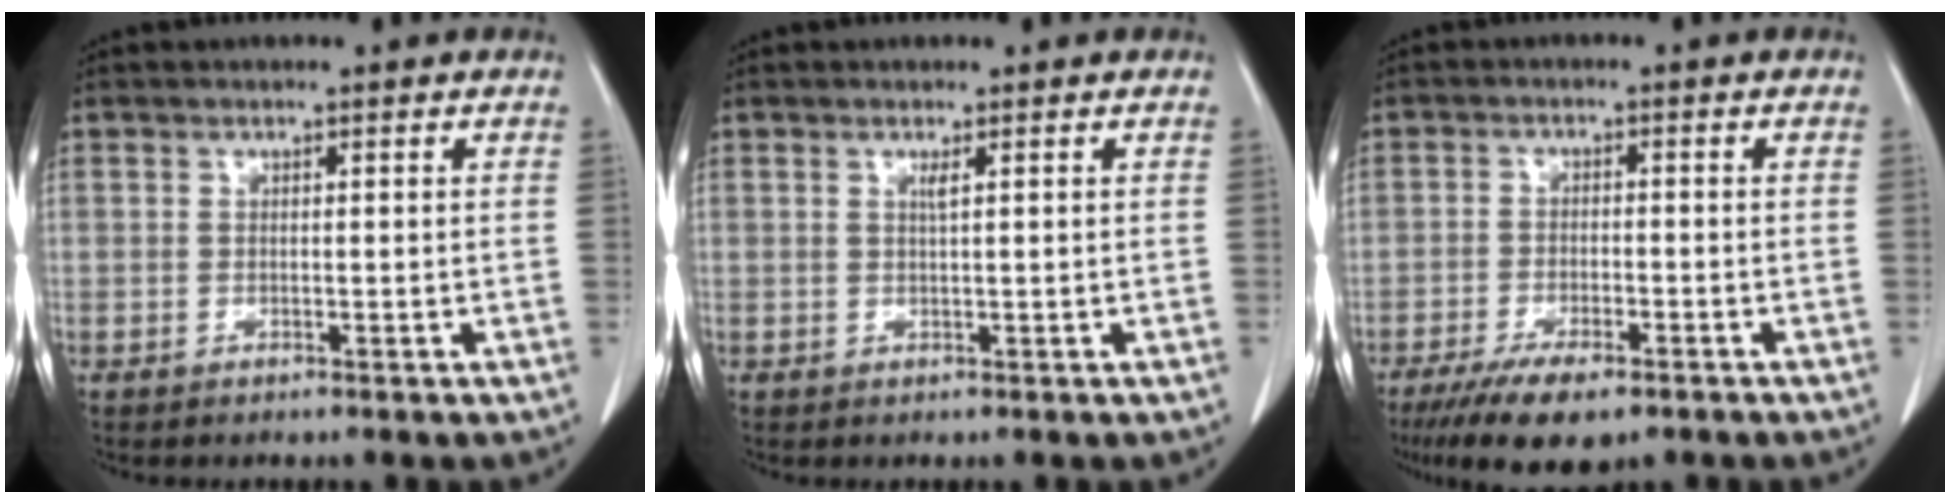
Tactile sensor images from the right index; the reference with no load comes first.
{"total": 0.9, "force": [0.4, -0.2, 0.7], "torque": [-0.020, -0.003, 0.009]}
{"total": 8.7, "force": [-6.1, 2.8, 5.6], "torque": [-0.092, -0.015, -0.099]}